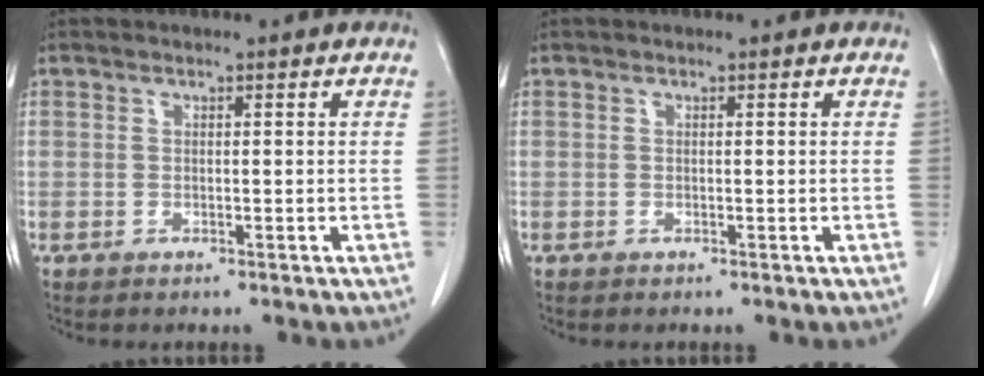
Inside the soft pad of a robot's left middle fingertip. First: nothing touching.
{"total": 0.0}